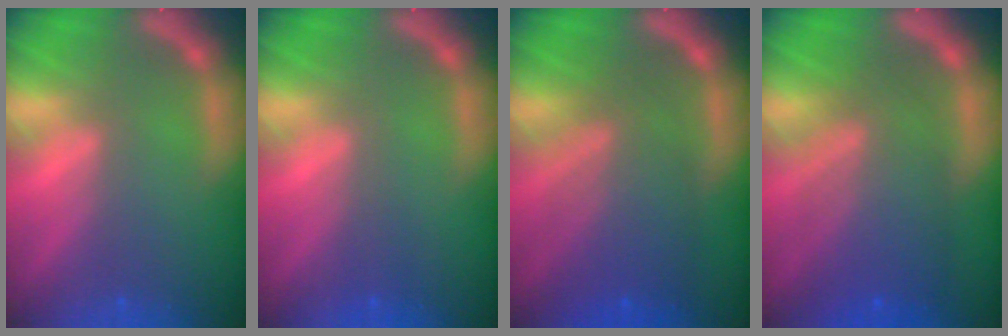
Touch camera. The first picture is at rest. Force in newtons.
{"total": 1.0}
{"total": 7.6}
{"total": 8.1}